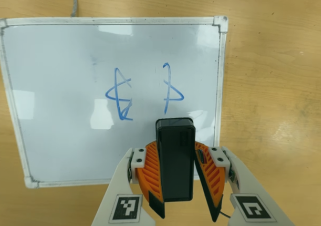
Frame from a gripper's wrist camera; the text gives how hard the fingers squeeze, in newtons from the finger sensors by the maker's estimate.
{"total": 6.4, "left": 7.0, "right": 5.8}